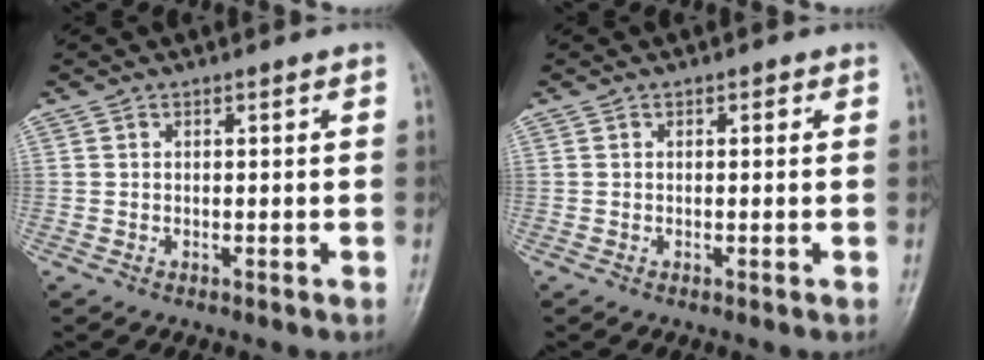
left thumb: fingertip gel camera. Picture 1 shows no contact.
{"total": 0.6, "force": [0.2, 0.4, 0.3], "torque": [0.003, 0.001, -0.002]}